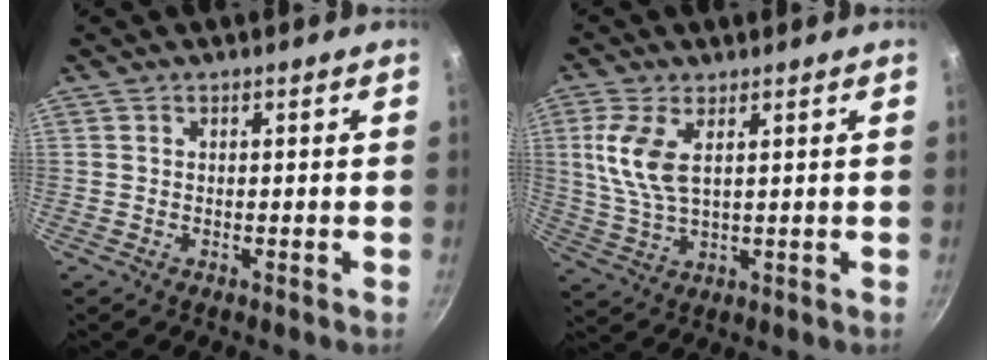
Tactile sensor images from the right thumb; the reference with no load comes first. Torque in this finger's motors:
{"motor_torque": [0.22, 0.09, 1.33, 0.25, 0.38]}